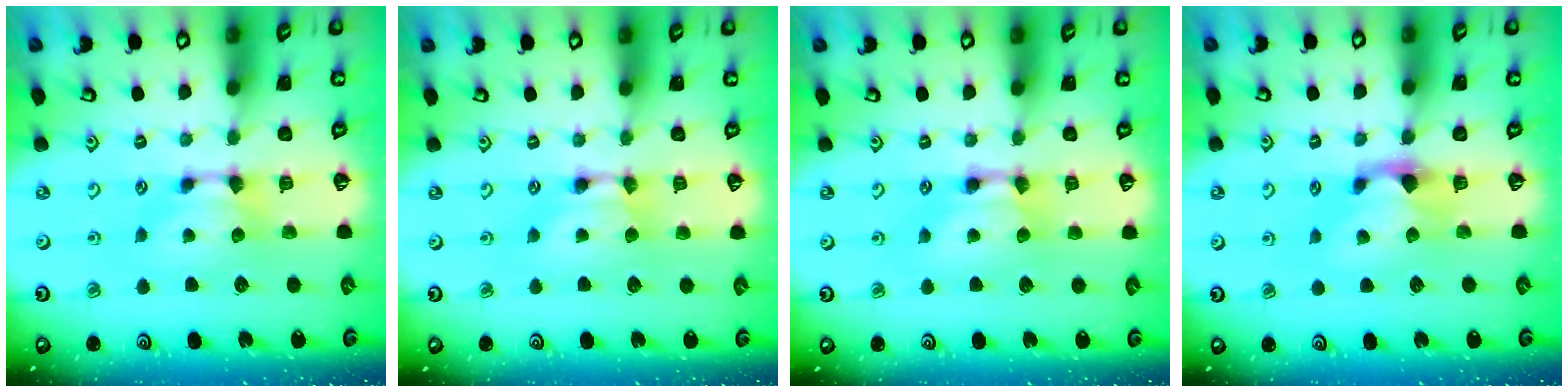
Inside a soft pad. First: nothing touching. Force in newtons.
{"total": 1.6, "press": 1.6, "slide": 0.2}
{"total": 1.6, "press": 1.4, "slide": 0.6}
{"total": 1.3, "press": 0.6, "slide": 1.2}